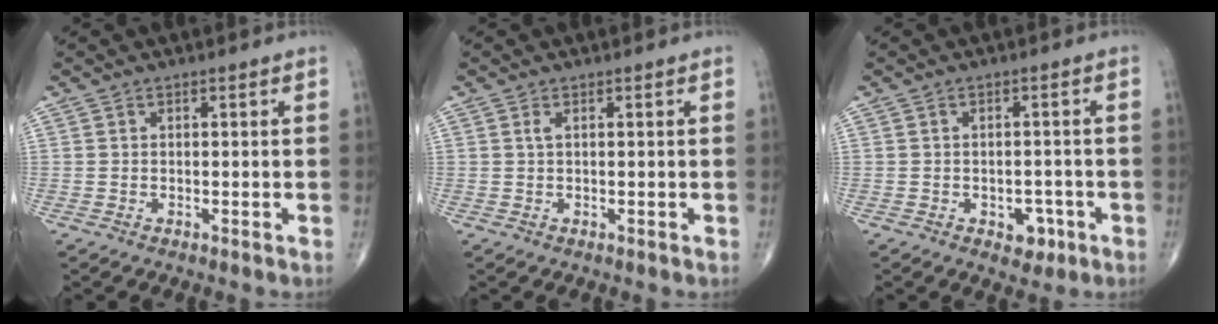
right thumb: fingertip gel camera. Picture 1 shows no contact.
{"total": 0.7, "force": [0.2, 0.1, 0.6], "torque": [-0.020, 0.003, 0.005]}
{"total": 3.9, "force": [-1.7, 2.7, 2.3], "torque": [-0.008, 0.011, -0.019]}